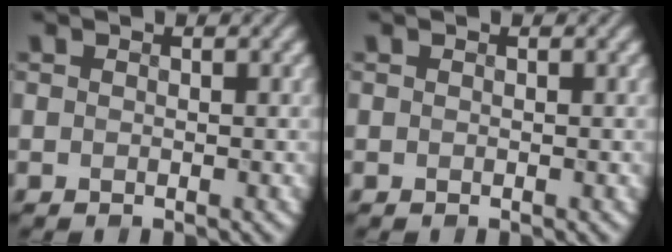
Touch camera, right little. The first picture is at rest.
{"total": 0.0}